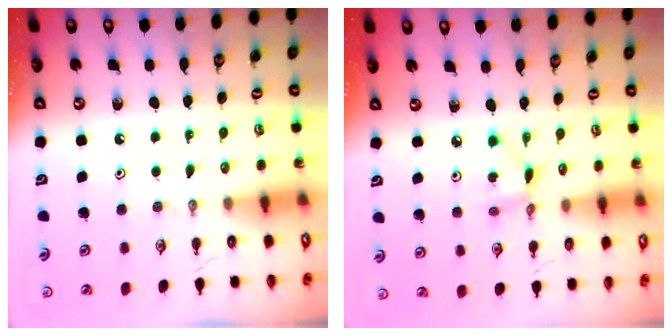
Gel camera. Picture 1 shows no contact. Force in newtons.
{"total": 3.4, "press": 3.4, "slide": 0.1}